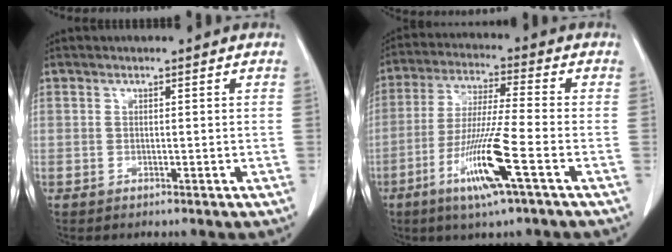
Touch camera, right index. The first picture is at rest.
{"total": 12.1, "force": [-5.1, -0.5, 10.9], "torque": [-0.217, -0.022, -0.100]}